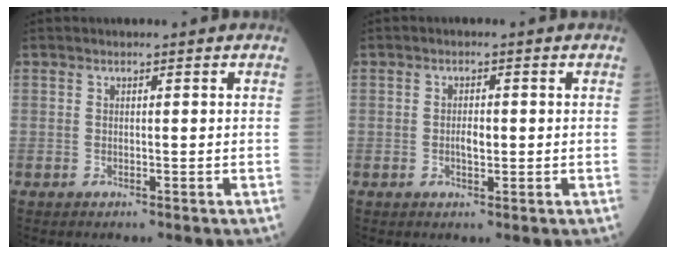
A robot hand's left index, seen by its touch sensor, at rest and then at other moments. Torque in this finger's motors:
{"motor_torque": [0.09, 0.10, 0.03, 0.01]}